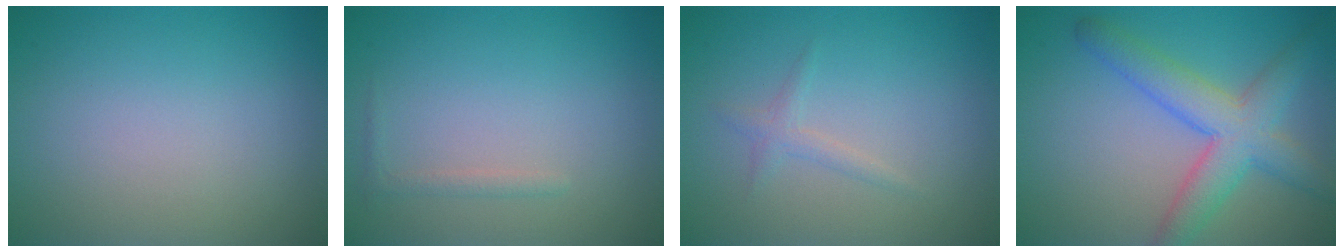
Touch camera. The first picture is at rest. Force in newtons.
{"total": 0.8, "press": 0.8, "slide": 0.0}
{"total": 1.1, "press": 1.1, "slide": 0.0}
{"total": 5.6, "press": 5.6, "slide": 0.2}